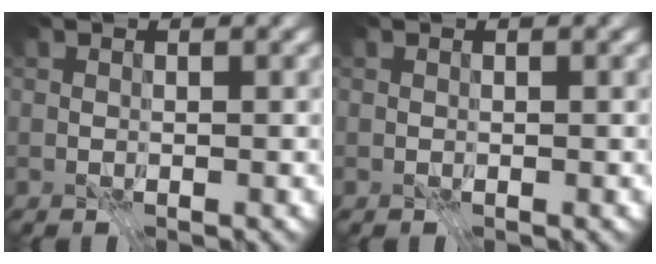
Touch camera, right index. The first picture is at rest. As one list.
[{"total": 0.0}]